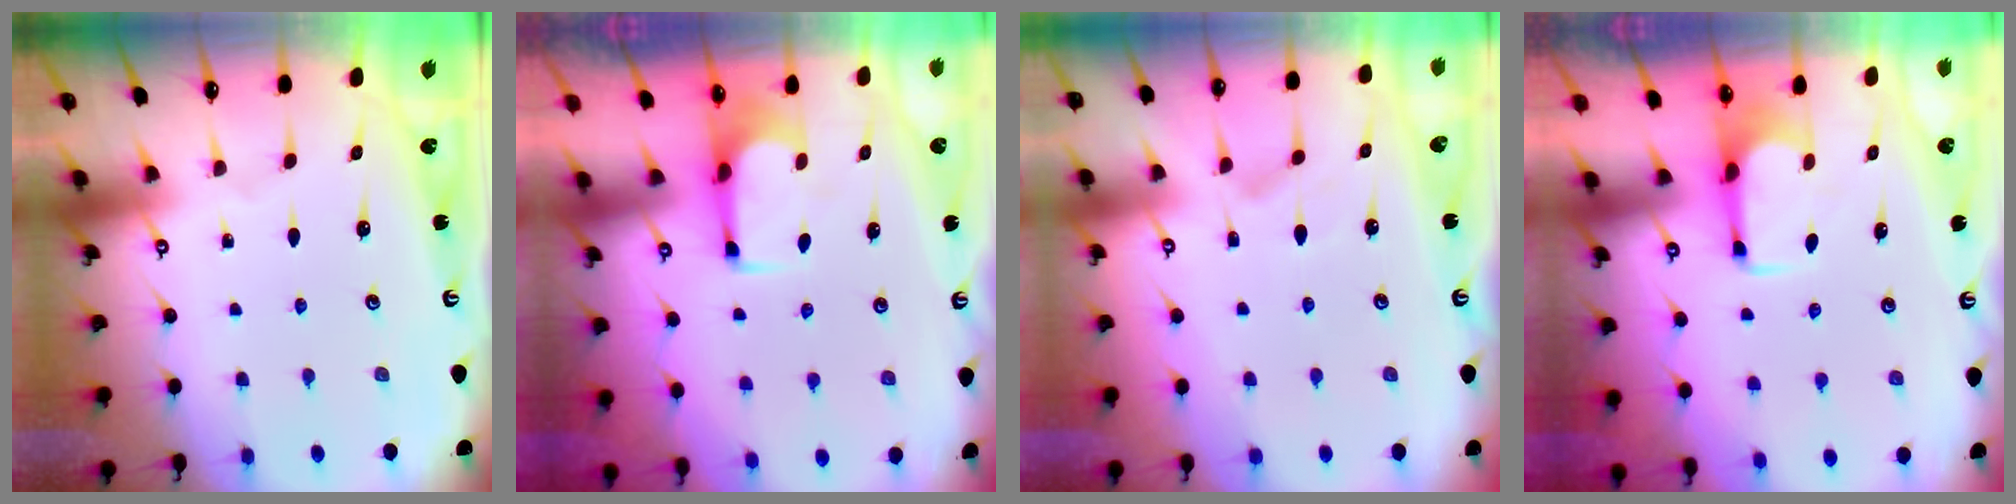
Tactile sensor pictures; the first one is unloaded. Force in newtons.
{"total": 6.2, "press": 6.1, "slide": 1.2}
{"total": 1.6, "press": 1.0, "slide": 1.2}
{"total": 2.7, "press": 2.6, "slide": 0.7}